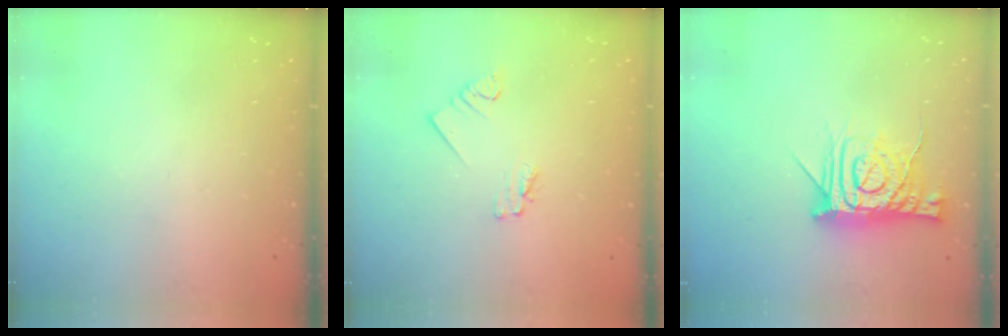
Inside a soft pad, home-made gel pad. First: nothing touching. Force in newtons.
{"total": 1.6, "press": 1.5, "slide": 0.2}
{"total": 14.3, "press": 14.3, "slide": 1.0}